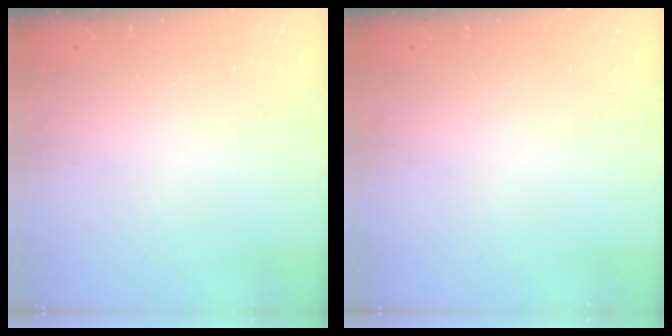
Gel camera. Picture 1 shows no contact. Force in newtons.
{"total": 0.0}